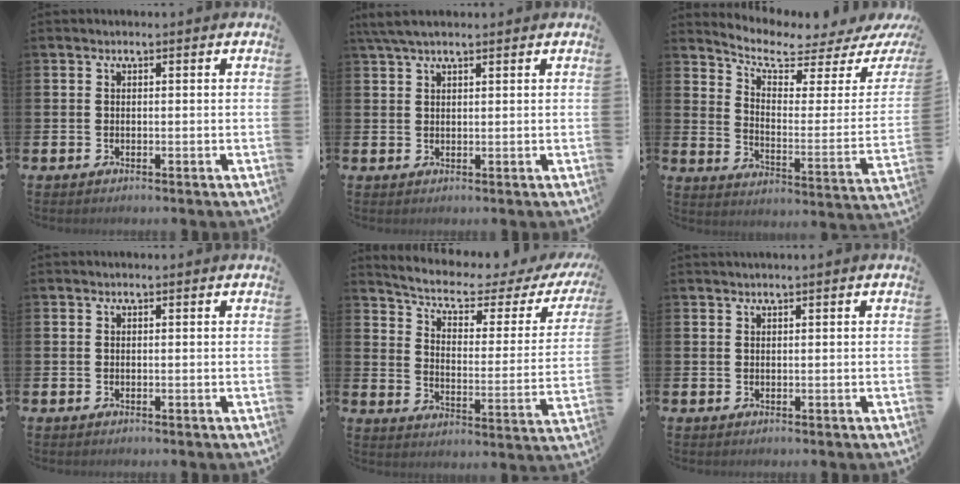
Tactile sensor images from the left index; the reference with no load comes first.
{"total": 3.3, "force": [2.7, 0.8, 1.8], "torque": [-0.039, 0.000, 0.048]}
{"total": 5.5, "force": [4.9, 1.3, 2.2], "torque": [-0.066, -0.048, 0.075]}
{"total": 0.0}
{"total": 5.5, "force": [4.2, 1.8, 3.0], "torque": [-0.078, -0.035, 0.063]}
{"total": 0.5, "force": [0.4, -0.2, 0.2], "torque": [-0.007, 0.002, 0.009]}